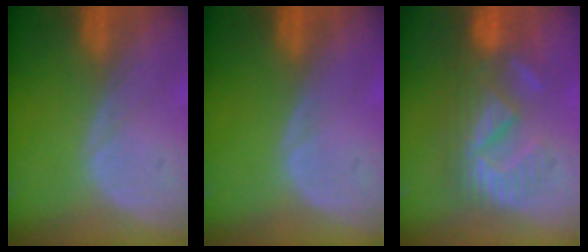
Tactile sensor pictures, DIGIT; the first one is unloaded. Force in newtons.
{"total": 0.0}
{"total": 8.7, "press": 8.5, "slide": 1.7}